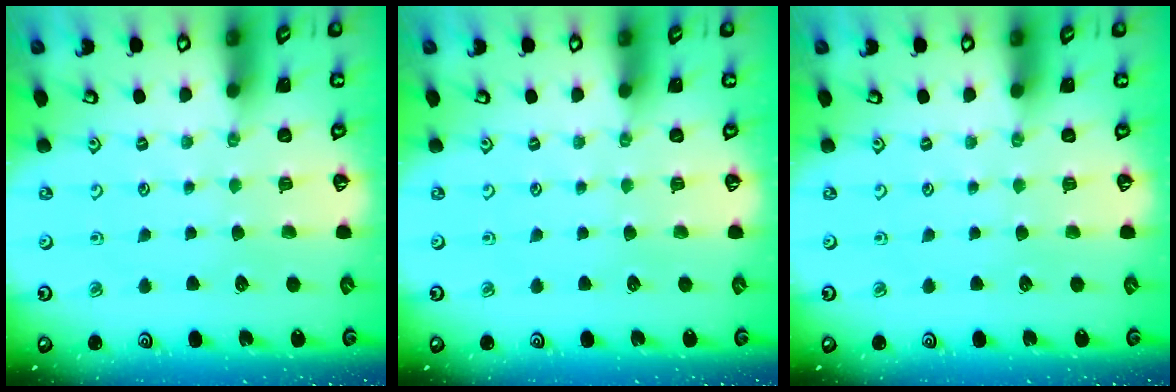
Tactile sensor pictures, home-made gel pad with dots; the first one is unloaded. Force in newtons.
{"total": 0.0}
{"total": 0.0}